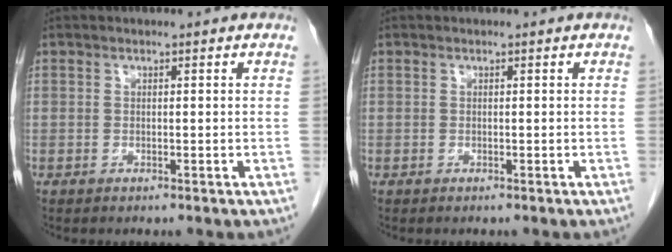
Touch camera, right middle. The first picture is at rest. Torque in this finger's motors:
{"motor_torque": [0.01, 0.00, -0.02, 0.01]}